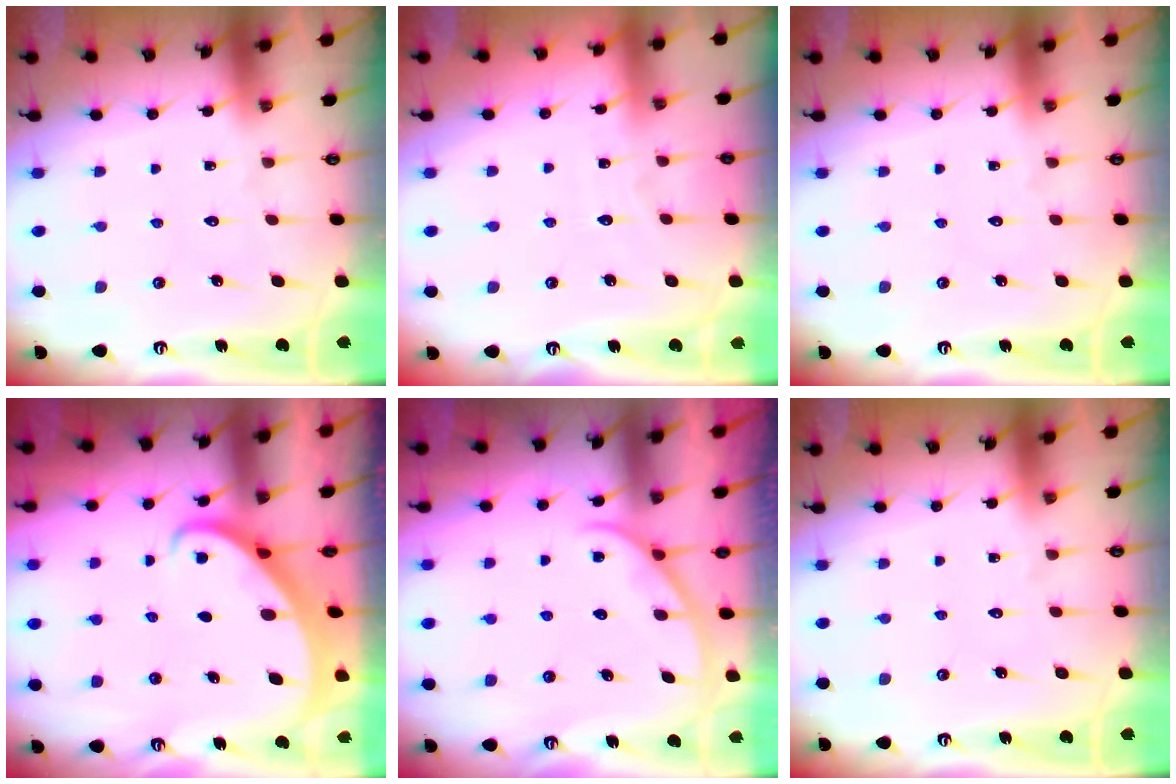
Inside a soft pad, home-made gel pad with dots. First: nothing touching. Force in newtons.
{"total": 3.4, "press": 3.4, "slide": 0.5}
{"total": 0.0}
{"total": 2.7, "press": 2.6, "slide": 0.3}
{"total": 1.6, "press": 1.6, "slide": 0.3}
{"total": 0.0}